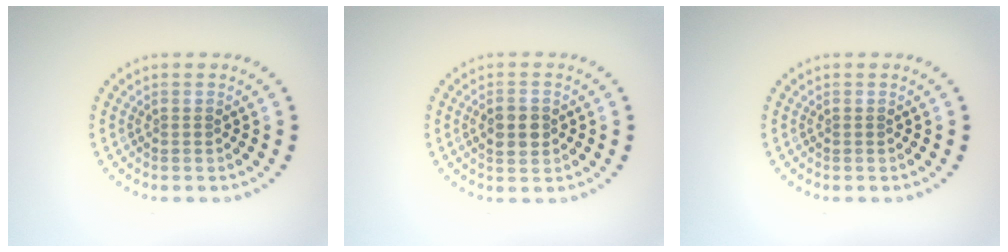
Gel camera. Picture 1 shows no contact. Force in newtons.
{"total": 3.0, "press": 3.0, "slide": 0.1}
{"total": 0.0}